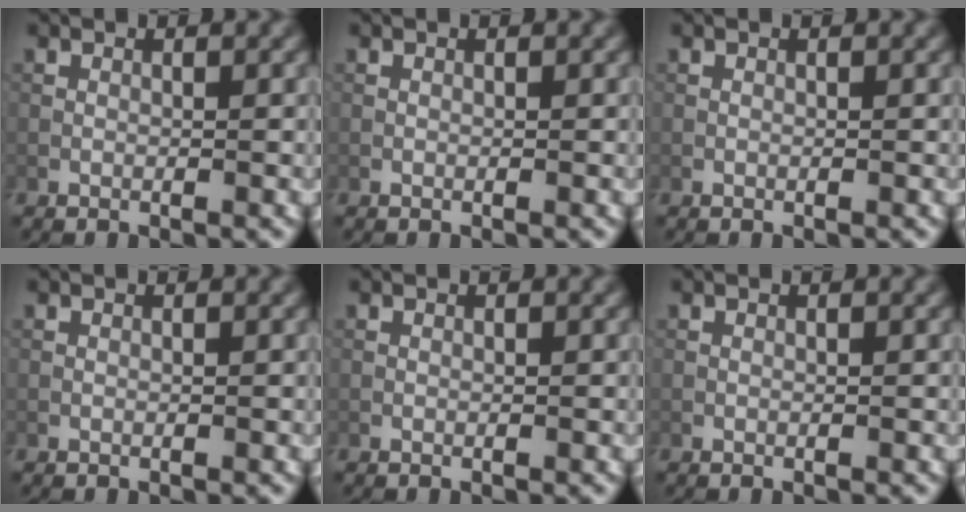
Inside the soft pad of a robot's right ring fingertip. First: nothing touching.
{"total": 0.0}
{"total": 0.0}
{"total": 0.0}
{"total": 0.0}
{"total": 0.0}